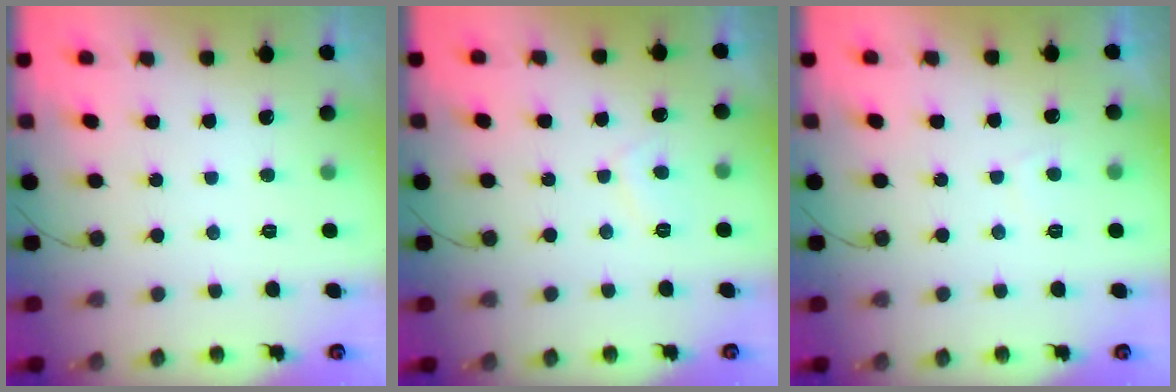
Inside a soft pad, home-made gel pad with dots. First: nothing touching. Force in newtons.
{"total": 2.5, "press": 2.4, "slide": 0.7}
{"total": 0.5, "press": 0.2, "slide": 0.5}